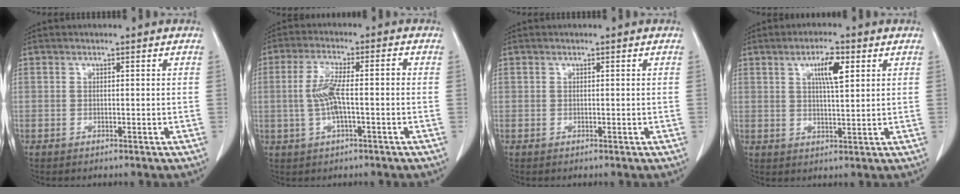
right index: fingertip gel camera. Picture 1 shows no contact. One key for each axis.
{"total": 6.8, "fx": -0.6, "fy": 1.4, "fz": 6.6, "tx": -0.141, "ty": 0.016, "tz": -0.012}
{"total": 0.0}
{"total": 5.6, "fx": 2.3, "fy": 1.1, "fz": 5.0, "tx": -0.087, "ty": 0.002, "tz": 0.039}